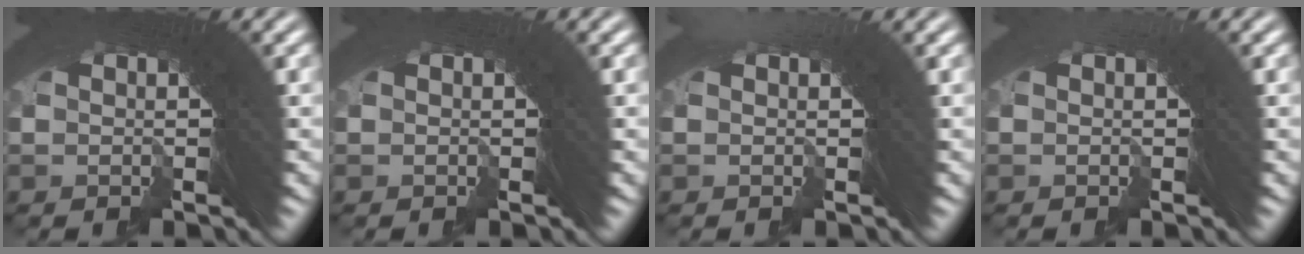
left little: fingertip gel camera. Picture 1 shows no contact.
{"total": 0.0}
{"total": 0.0}
{"total": 0.5, "force": [-0.5, 0.2, 0.1], "torque": [-0.004, -0.007, -0.006]}